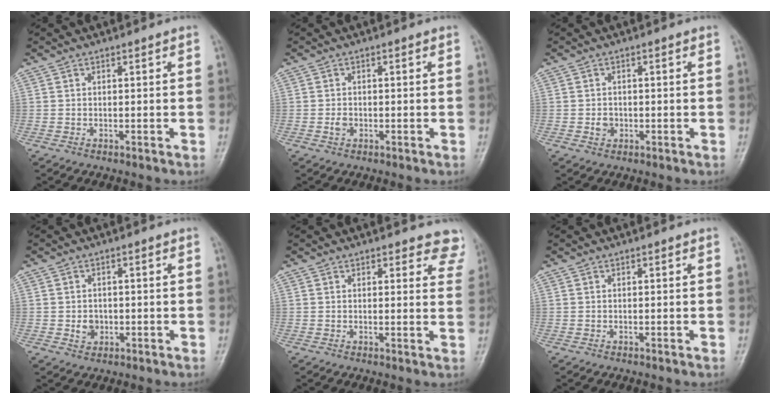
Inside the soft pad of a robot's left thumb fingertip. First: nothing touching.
{"total": 1.5, "force": [-0.4, 1.2, 0.8], "torque": [-0.012, 0.002, -0.010]}
{"total": 1.9, "force": [-0.5, 1.7, 0.8], "torque": [-0.006, 0.004, -0.008]}
{"total": 2.7, "force": [-0.5, 2.3, 1.3], "torque": [-0.009, 0.003, -0.004]}
{"total": 6.4, "force": [5.7, 2.6, 1.5], "torque": [0.030, -0.024, 0.041]}
{"total": 0.0}